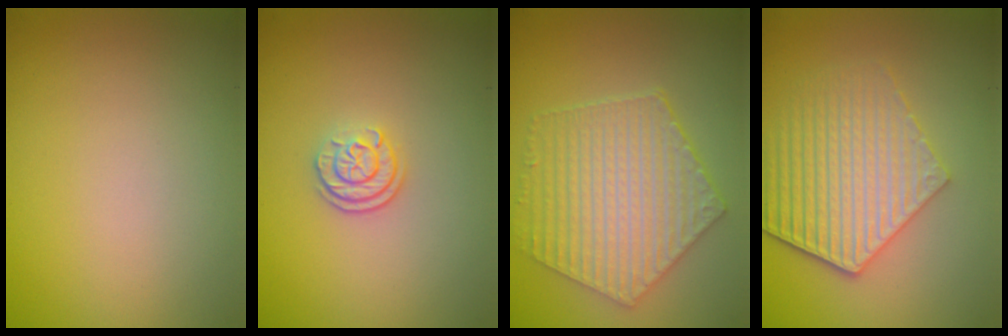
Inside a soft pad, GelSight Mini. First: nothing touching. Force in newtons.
{"total": 2.3, "press": 1.7, "slide": 1.5}
{"total": 5.9, "press": 4.8, "slide": 3.6}
{"total": 5.1, "press": 4.3, "slide": 2.8}